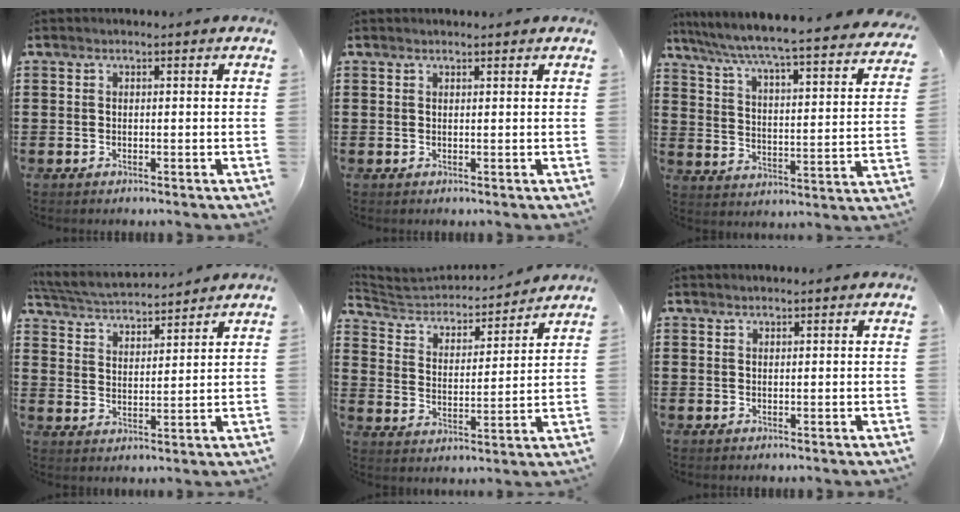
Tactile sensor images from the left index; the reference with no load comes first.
{"total": 0.7, "force": [0.7, 0.1, 0.1], "torque": [-0.003, -0.001, 0.014]}
{"total": 4.5, "force": [4.0, -0.6, 2.0], "torque": [-0.061, -0.044, 0.055]}
{"total": 4.3, "force": [4.2, 0.3, 0.8], "torque": [-0.036, -0.022, 0.071]}
{"total": 3.9, "force": [3.7, 1.1, 0.8], "torque": [-0.039, -0.031, 0.055]}
{"total": 0.6, "force": [0.6, 0.0, 0.0], "torque": [-0.002, -0.001, 0.014]}